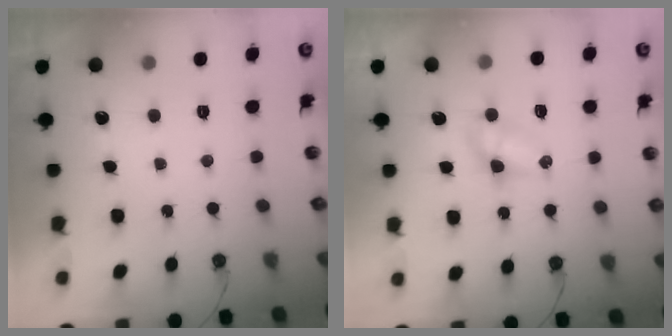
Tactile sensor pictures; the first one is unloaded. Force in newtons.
{"total": 4.9, "press": 4.8, "slide": 0.6}